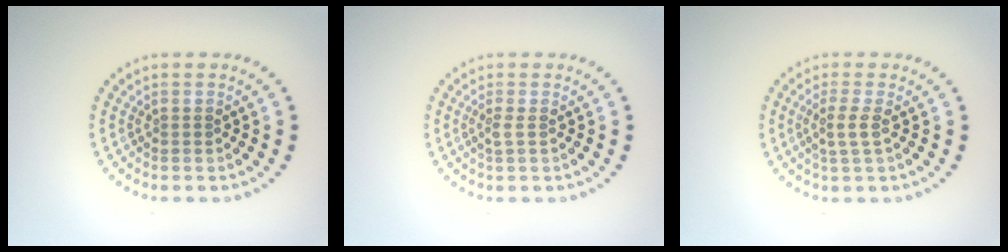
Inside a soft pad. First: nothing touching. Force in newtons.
{"total": 0.8, "press": 0.6, "slide": 0.5}
{"total": 1.8, "press": 1.5, "slide": 0.9}